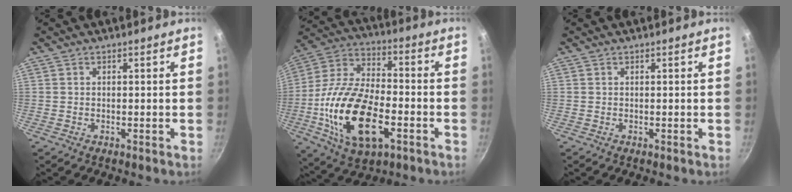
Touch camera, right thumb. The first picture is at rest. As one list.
[{"total": 22.2, "force": [-6.0, 11.5, 18.0], "torque": [-0.345, 0.025, -0.112]}, {"total": 0.0}]